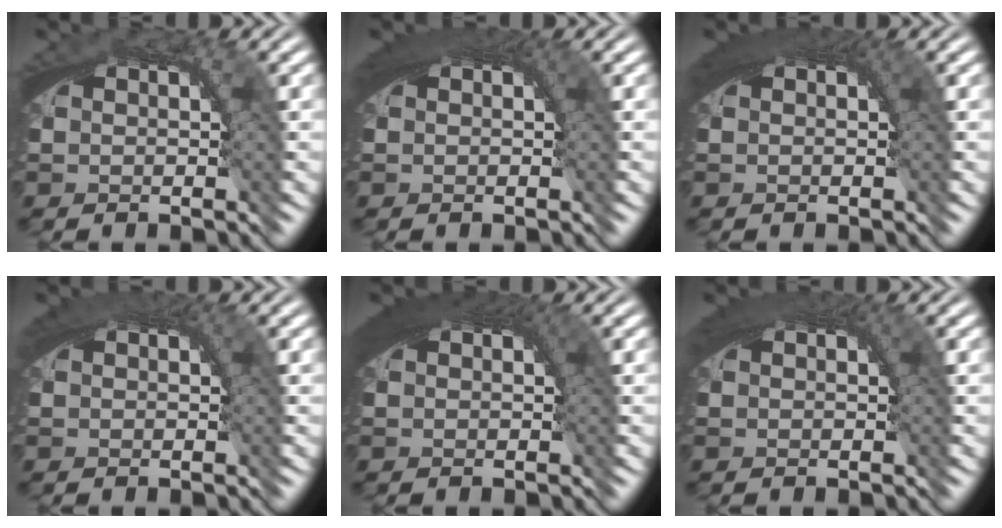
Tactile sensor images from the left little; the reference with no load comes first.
{"total": 2.6, "force": [0.7, 1.5, 2.0], "torque": [-0.033, -0.006, 0.012]}
{"total": 2.8, "force": [0.7, 1.5, 2.2], "torque": [-0.037, -0.007, 0.013]}
{"total": 1.7, "force": [0.6, 1.0, 1.2], "torque": [-0.018, -0.004, 0.009]}
{"total": 4.1, "force": [1.2, 2.0, 3.4], "torque": [-0.051, -0.003, 0.019]}
{"total": 2.3, "force": [0.7, 1.3, 1.8], "torque": [-0.028, -0.006, 0.012]}